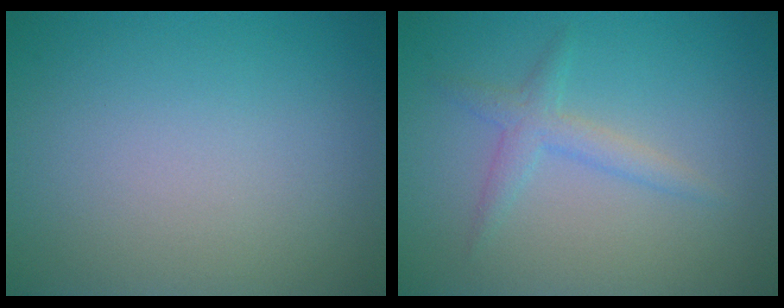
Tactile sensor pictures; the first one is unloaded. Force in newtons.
{"total": 1.9, "press": 1.9, "slide": 0.1}